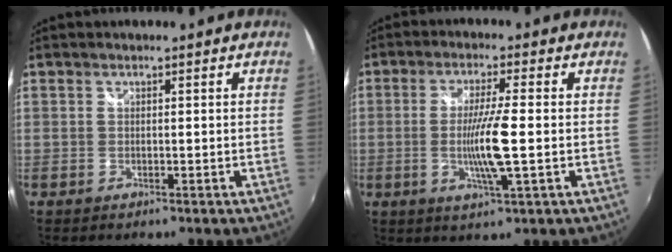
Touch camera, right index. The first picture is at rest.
{"total": 8.1, "force": [-1.3, -0.1, 8.0], "torque": [-0.146, -0.014, -0.025]}